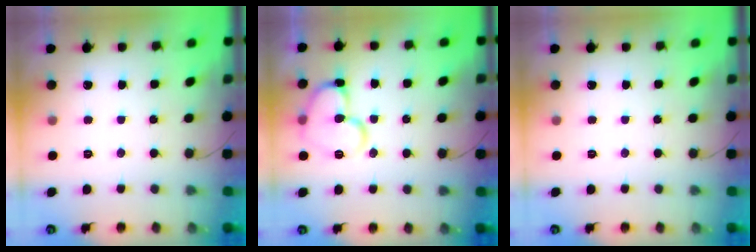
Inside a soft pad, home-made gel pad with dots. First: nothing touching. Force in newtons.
{"total": 13.1, "press": 13.1, "slide": 1.3}
{"total": 0.0}